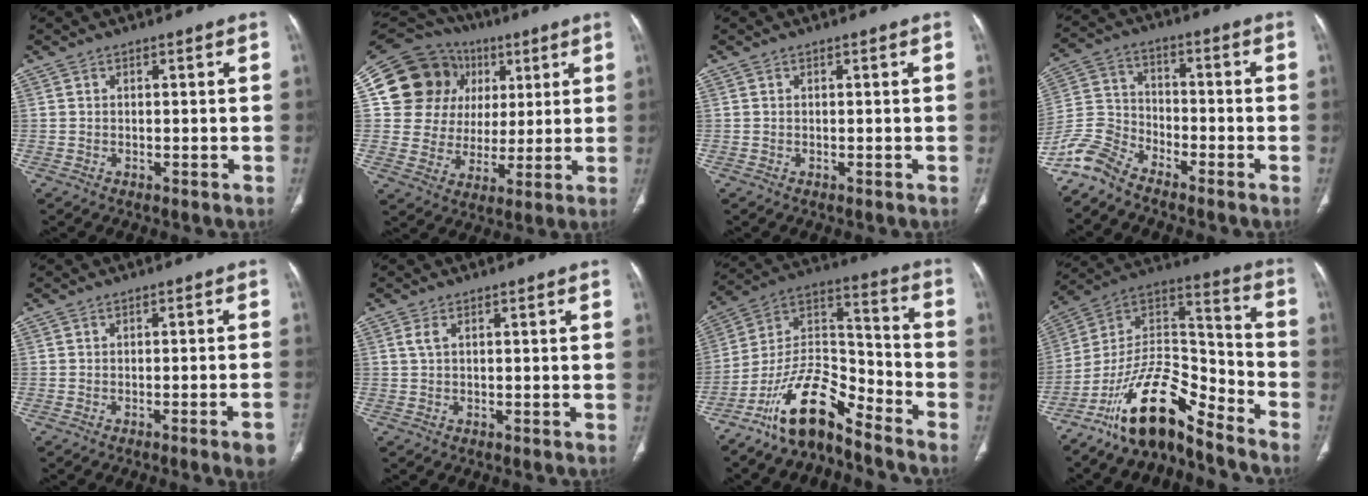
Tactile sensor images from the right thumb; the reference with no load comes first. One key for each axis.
{"total": 20.1, "fx": 6.0, "fy": 17.6, "fz": 7.5, "tx": -0.091, "ty": 0.037, "tz": 0.117}
{"total": 0.0}
{"total": 8.0, "fx": -7.2, "fy": 3.0, "fz": 2.0, "tx": -0.048, "ty": 0.044, "tz": -0.157}
{"total": 4.8, "fx": -2.6, "fy": 0.0, "fz": 4.0, "tx": -0.051, "ty": 0.007, "tz": -0.033}
{"total": 1.5, "fx": 0.3, "fy": 0.0, "fz": 1.4, "tx": -0.043, "ty": 0.005, "tz": 0.008}
{"total": 13.8, "fx": -10.6, "fy": 4.4, "fz": 7.7, "tx": -0.132, "ty": 0.096, "tz": -0.200}
{"total": 15.7, "fx": -12.1, "fy": 4.8, "fz": 8.8, "tx": -0.135, "ty": 0.110, "tz": -0.222}